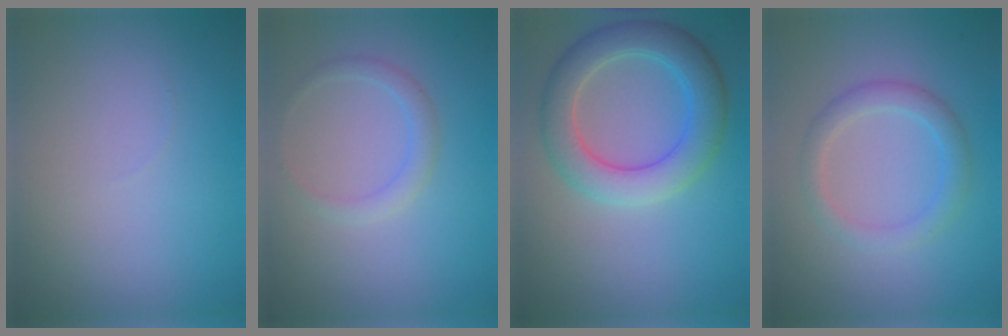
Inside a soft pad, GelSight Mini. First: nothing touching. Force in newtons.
{"total": 1.6, "press": 1.6, "slide": 0.2}
{"total": 5.8, "press": 5.7, "slide": 0.4}
{"total": 2.5, "press": 2.5, "slide": 0.2}